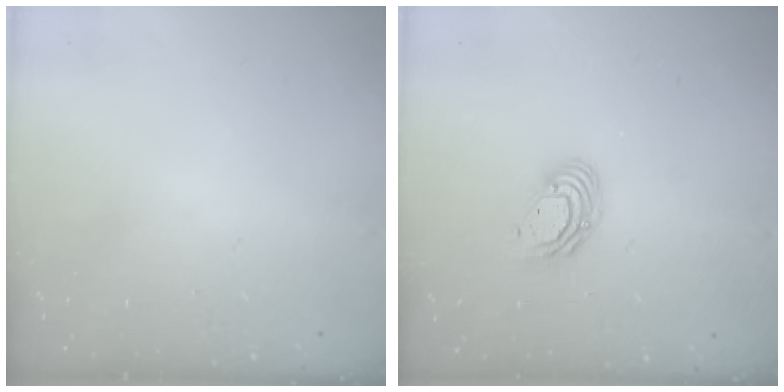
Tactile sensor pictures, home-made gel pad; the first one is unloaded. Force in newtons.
{"total": 8.1, "press": 8.0, "slide": 1.4}